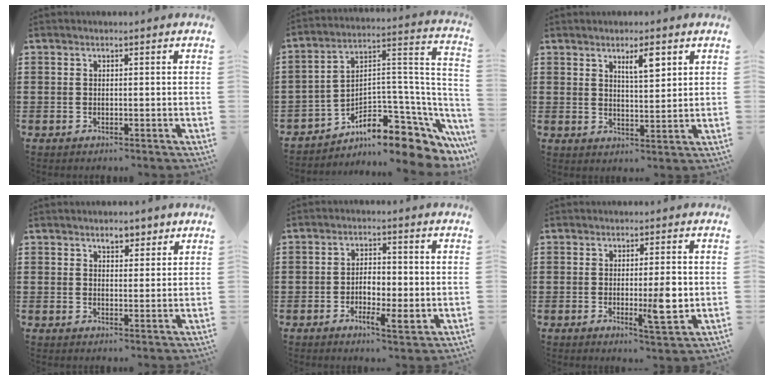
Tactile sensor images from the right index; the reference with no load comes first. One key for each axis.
{"total": 7.5, "fx": -4.8, "fy": 3.4, "fz": 4.6, "tx": -0.084, "ty": -0.023, "tz": -0.089}
{"total": 4.2, "fx": 2.4, "fy": 1.2, "fz": 3.2, "tx": -0.053, "ty": 0.001, "tz": 0.037}
{"total": 3.3, "fx": 2.6, "fy": 1.5, "fz": 1.4, "tx": -0.019, "ty": 0.003, "tz": 0.043}
{"total": 4.7, "fx": -1.3, "fy": 2.3, "fz": 3.9, "tx": -0.062, "ty": 0.004, "tz": -0.025}
{"total": 5.8, "fx": -0.6, "fy": 1.2, "fz": 5.7, "tx": -0.087, "ty": -0.006, "tz": -0.011}